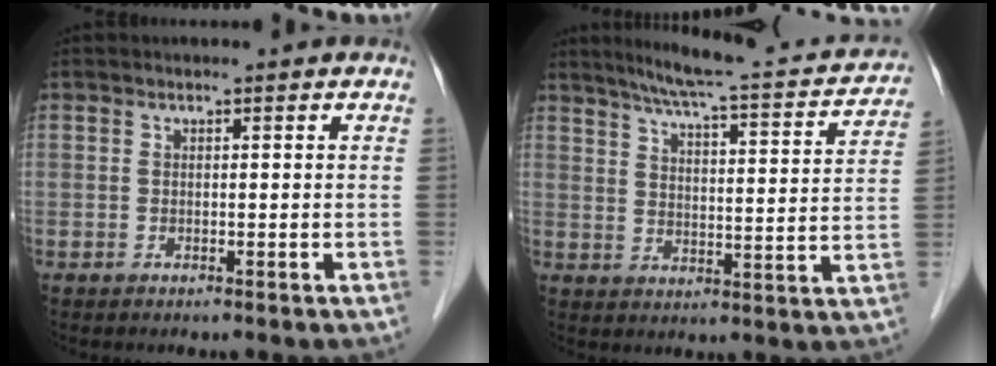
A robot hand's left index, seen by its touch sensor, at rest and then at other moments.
{"total": 18.3, "force": [16.1, 2.4, 8.4], "torque": [-0.119, -0.003, 0.202]}